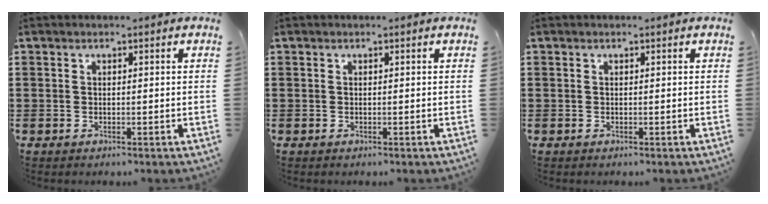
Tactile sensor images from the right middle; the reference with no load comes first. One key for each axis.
{"total": 0.0}
{"total": 0.0}